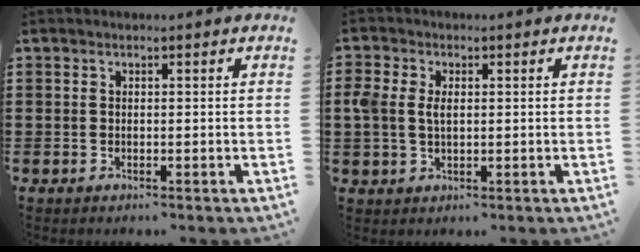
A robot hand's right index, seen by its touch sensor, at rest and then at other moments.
{"total": 3.5, "force": [0.3, 2.3, 2.6], "torque": [-0.070, 0.005, 0.000]}